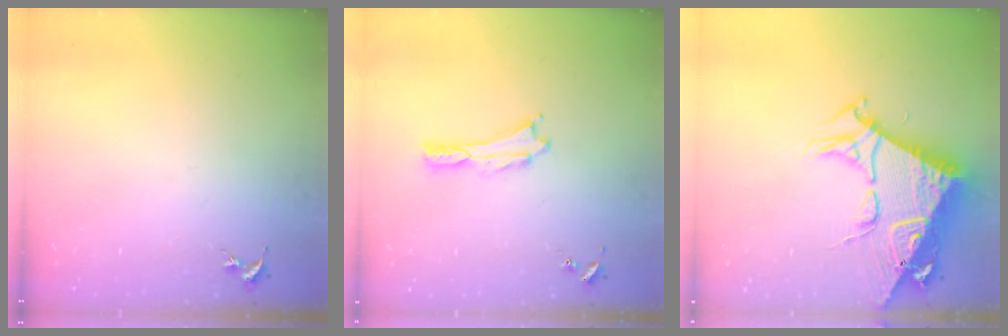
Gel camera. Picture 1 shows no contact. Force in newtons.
{"total": 0.0}
{"total": 10.8, "press": 10.8, "slide": 0.9}